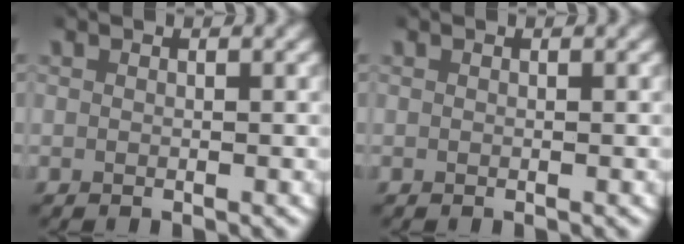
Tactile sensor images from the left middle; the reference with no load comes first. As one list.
[{"total": 0.0}]